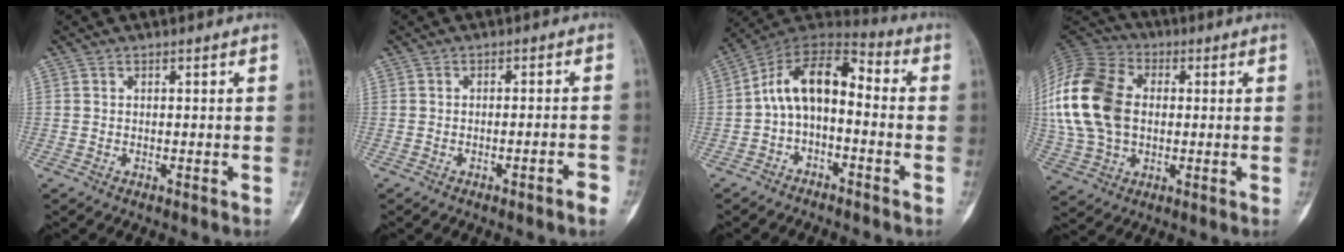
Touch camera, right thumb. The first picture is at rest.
{"total": 2.9, "force": [-1.7, 0.2, 2.3], "torque": [-0.038, 0.013, -0.023]}
{"total": 11.9, "force": [-1.6, 7.0, 9.5], "torque": [-0.146, 0.066, -0.041]}
{"total": 20.2, "force": [1.4, 14.0, 14.4], "torque": [-0.309, 0.013, 0.026]}